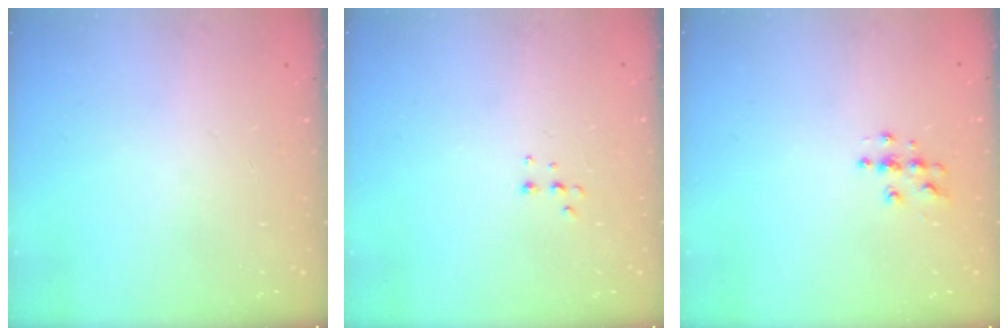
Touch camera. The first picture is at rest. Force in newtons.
{"total": 4.0, "press": 4.0, "slide": 0.8}
{"total": 4.3, "press": 4.3, "slide": 0.4}